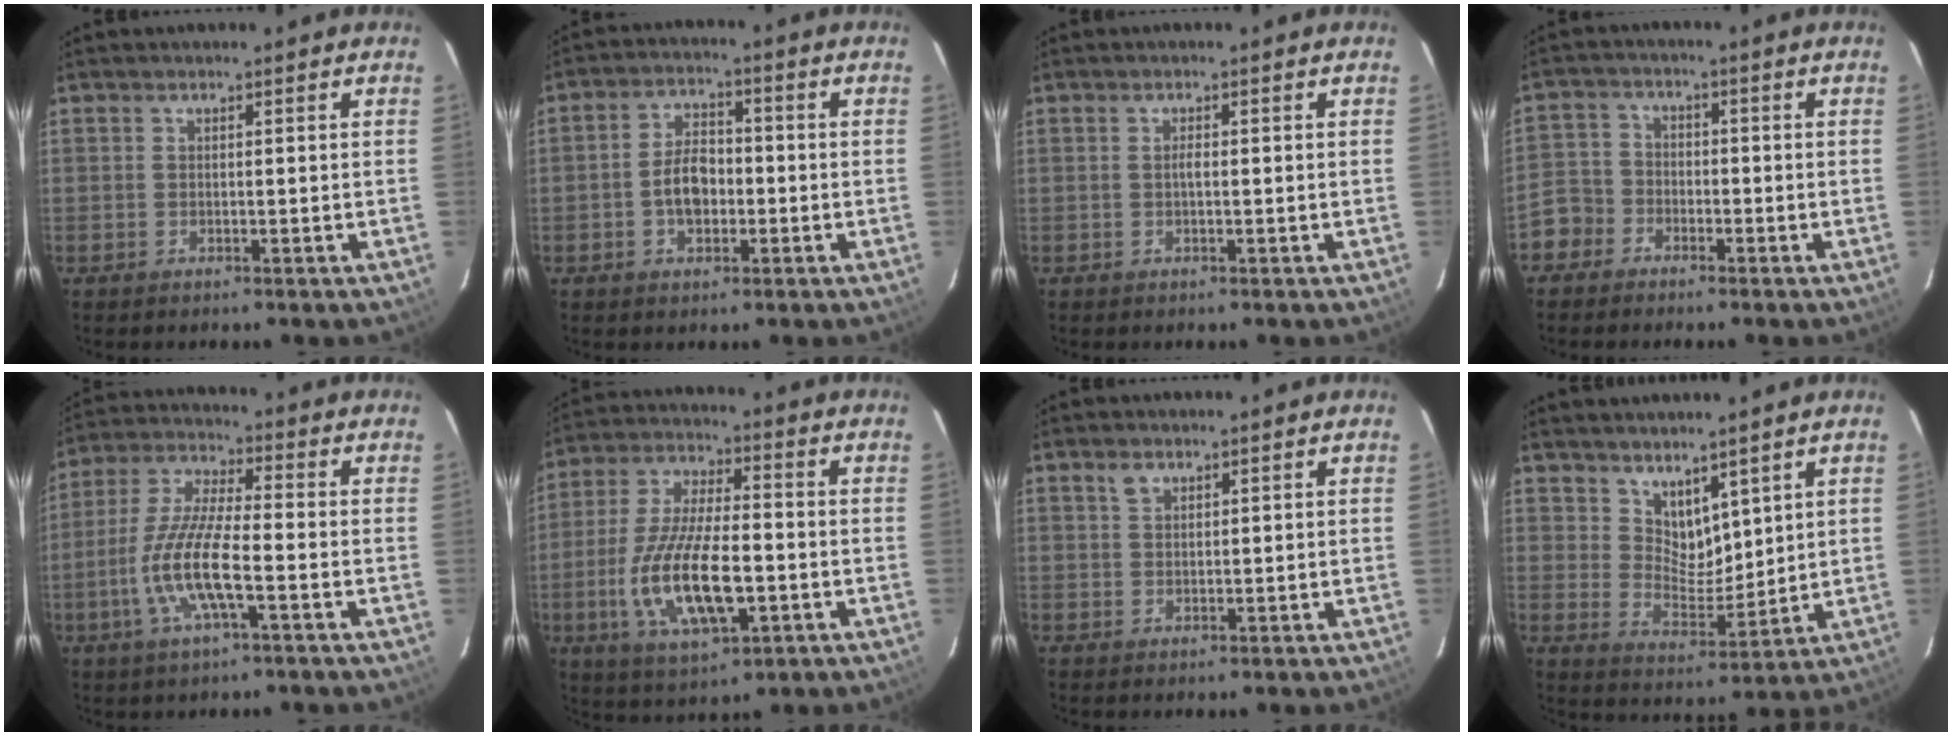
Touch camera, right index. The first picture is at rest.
{"total": 6.4, "force": [-1.5, 4.0, 4.9], "torque": [-0.092, 0.015, -0.021]}
{"total": 0.8, "force": [-0.1, 0.2, 0.8], "torque": [-0.014, 0.002, -0.002]}
{"total": 5.6, "force": [-3.7, 4.2, 0.5], "torque": [-0.016, 0.017, -0.082]}
{"total": 12.2, "force": [-3.8, 2.4, 11.4], "torque": [-0.240, -0.005, -0.076]}
{"total": 16.9, "force": [-4.2, 6.2, 15.1], "torque": [-0.314, -0.012, -0.073]}
{"total": 1.9, "force": [1.2, 1.1, 0.8], "torque": [-0.015, 0.003, 0.024]}
{"total": 7.0, "force": [5.3, 3.8, 2.5], "torque": [-0.032, -0.003, 0.104]}